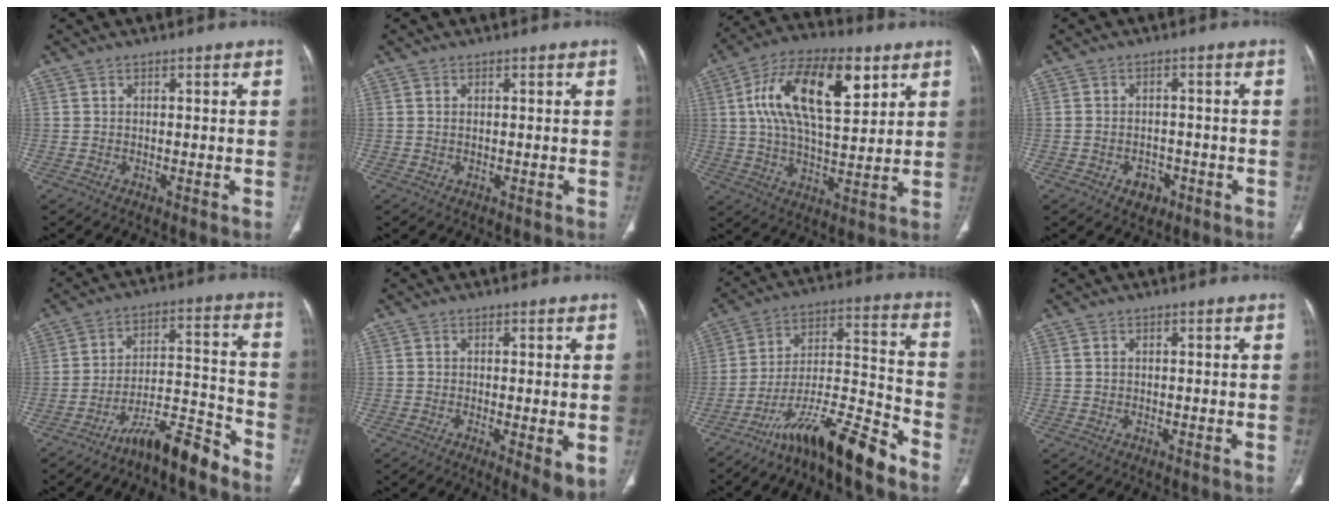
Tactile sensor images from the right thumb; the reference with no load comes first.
{"total": 0.5, "force": [0.1, 0.3, 0.4], "torque": [-0.014, 0.003, 0.004]}
{"total": 19.9, "force": [6.8, 9.1, 16.3], "torque": [-0.272, -0.003, 0.113]}
{"total": 3.6, "force": [-1.7, 2.8, 1.5], "torque": [-0.008, 0.014, -0.018]}
{"total": 10.1, "force": [-8.5, 1.8, 5.2], "torque": [-0.078, 0.089, -0.147]}
{"total": 5.7, "force": [-1.0, 1.5, 5.4], "torque": [-0.083, -0.019, -0.015]}
{"total": 16.3, "force": [-12.4, 2.4, 10.3], "torque": [-0.173, 0.091, -0.214]}
{"total": 0.8, "force": [0.2, 0.6, 0.5], "torque": [-0.009, 0.001, 0.005]}